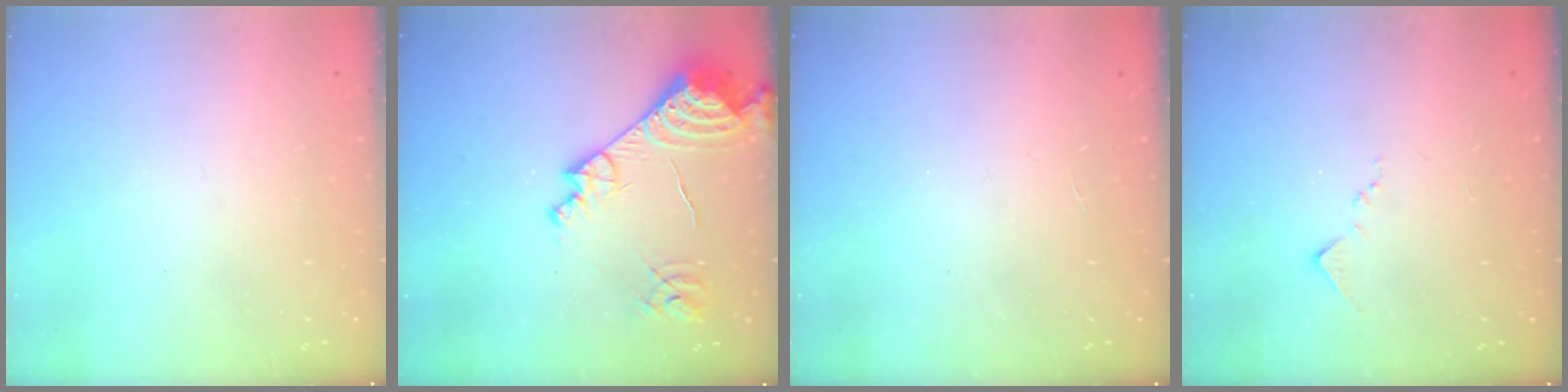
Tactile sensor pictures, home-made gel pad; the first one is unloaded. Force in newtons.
{"total": 16.1, "press": 16.0, "slide": 1.8}
{"total": 2.1, "press": 2.1, "slide": 0.4}
{"total": 7.0, "press": 7.0, "slide": 0.2}